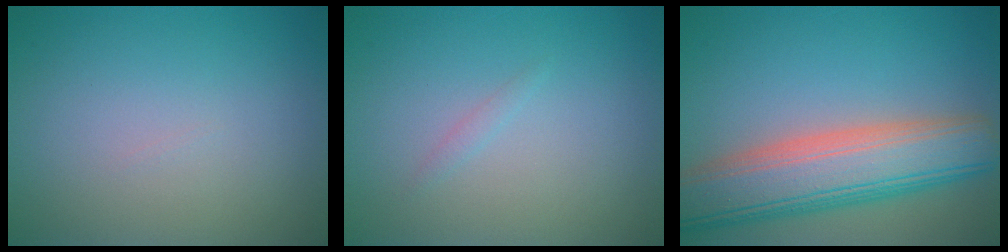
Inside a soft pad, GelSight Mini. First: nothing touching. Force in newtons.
{"total": 0.6, "press": 0.6, "slide": 0.0}
{"total": 9.7, "press": 9.6, "slide": 0.8}